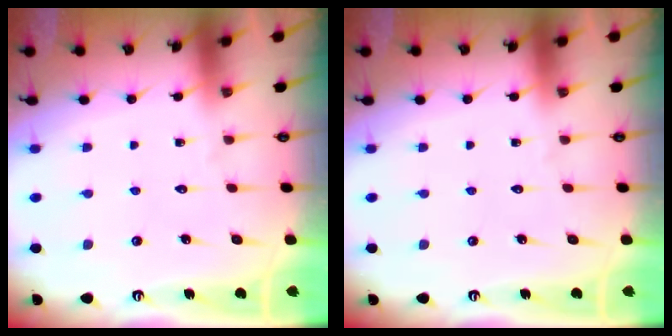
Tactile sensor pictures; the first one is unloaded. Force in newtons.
{"total": 0.0}